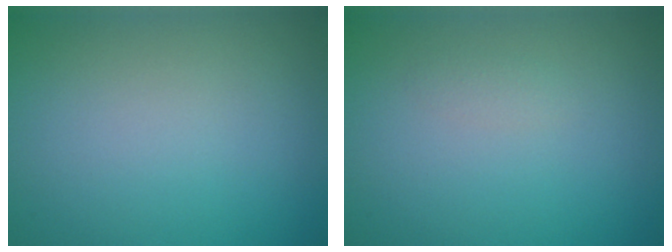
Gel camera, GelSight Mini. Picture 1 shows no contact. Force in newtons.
{"total": 0.7, "press": 0.7, "slide": 0.1}